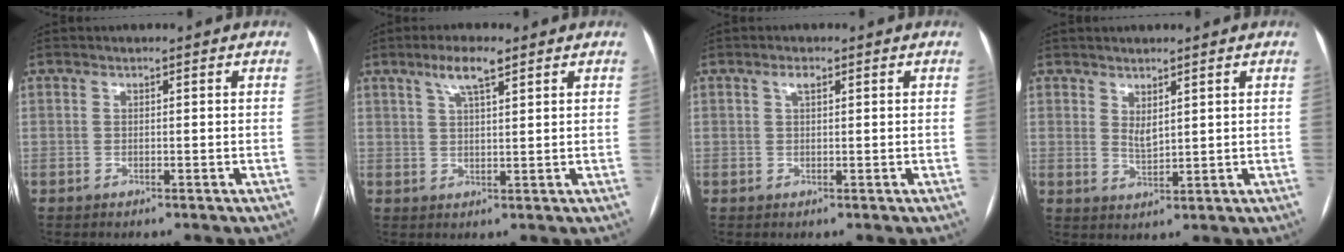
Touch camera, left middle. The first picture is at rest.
{"total": 4.8, "force": [3.0, 0.7, 3.6], "torque": [-0.073, 0.008, 0.055]}
{"total": 1.4, "force": [0.7, 0.5, 1.0], "torque": [-0.023, 0.006, 0.012]}
{"total": 2.5, "force": [1.4, 0.8, 1.8], "torque": [-0.039, -0.008, 0.036]}